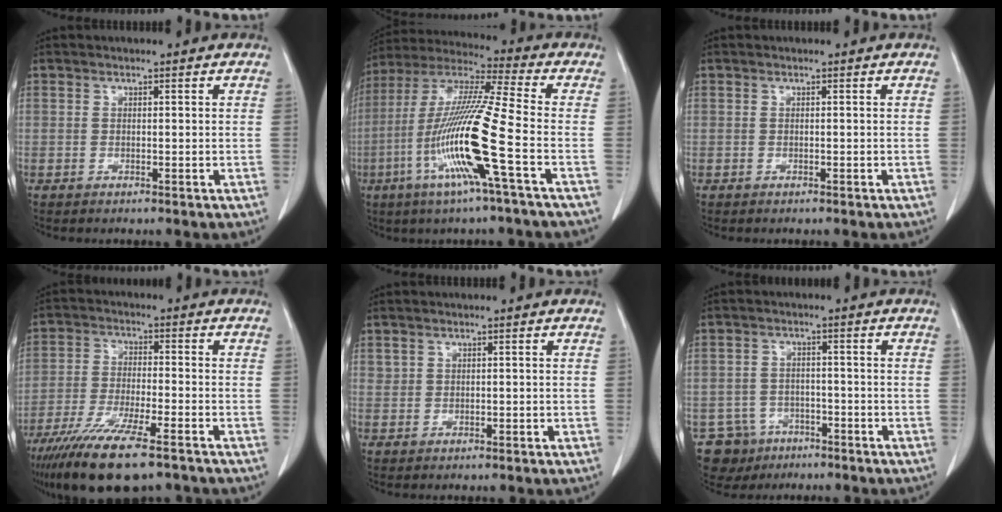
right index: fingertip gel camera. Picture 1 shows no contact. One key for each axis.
{"total": 16.9, "fx": -5.2, "fy": -1.0, "fz": 16.0, "tx": -0.323, "ty": -0.015, "tz": -0.111}
{"total": 0.0}
{"total": 15.3, "fx": -11.1, "fy": 2.4, "fz": 10.3, "tx": -0.190, "ty": -0.043, "tz": -0.187}
{"total": 0.7, "fx": 0.4, "fy": 0.6, "fz": 0.2, "tx": -0.002, "ty": 0.006, "tz": 0.009}
{"total": 6.5, "fx": -3.9, "fy": 5.2, "fz": 0.2, "tx": 0.002, "ty": 0.009, "tz": -0.056}